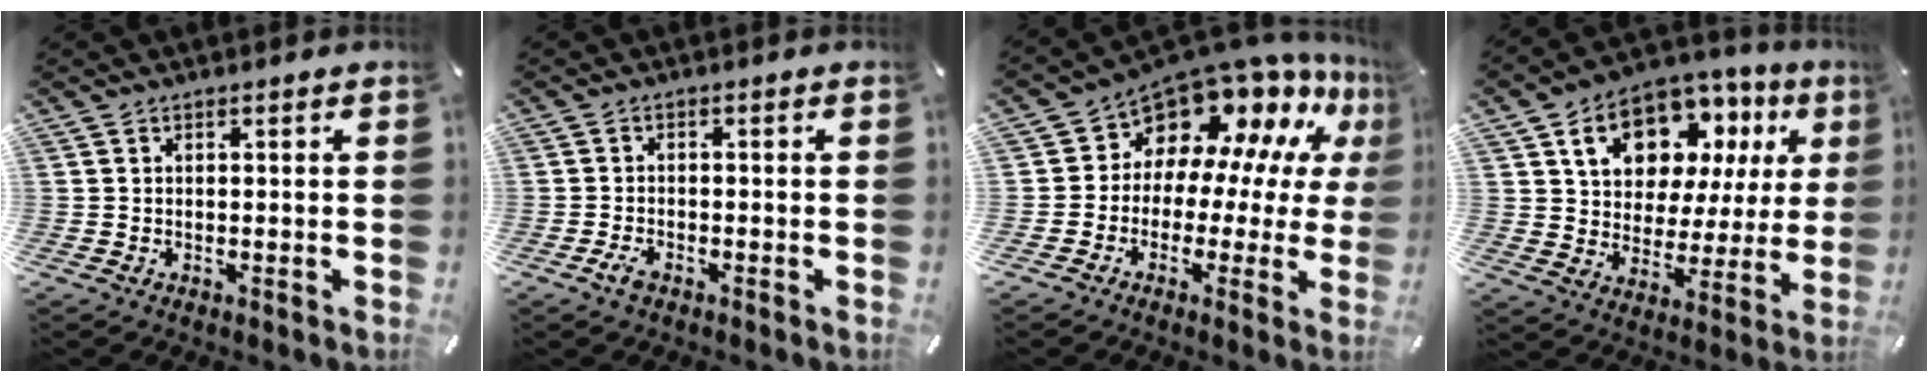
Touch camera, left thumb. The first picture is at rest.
{"total": 2.4, "force": [-1.5, 1.2, 1.5], "torque": [-0.042, 0.000, -0.031]}
{"total": 12.5, "force": [9.3, 7.5, 3.5], "torque": [-0.067, -0.094, 0.162]}
{"total": 15.3, "force": [8.0, 10.9, 7.1], "torque": [-0.123, -0.038, 0.147]}